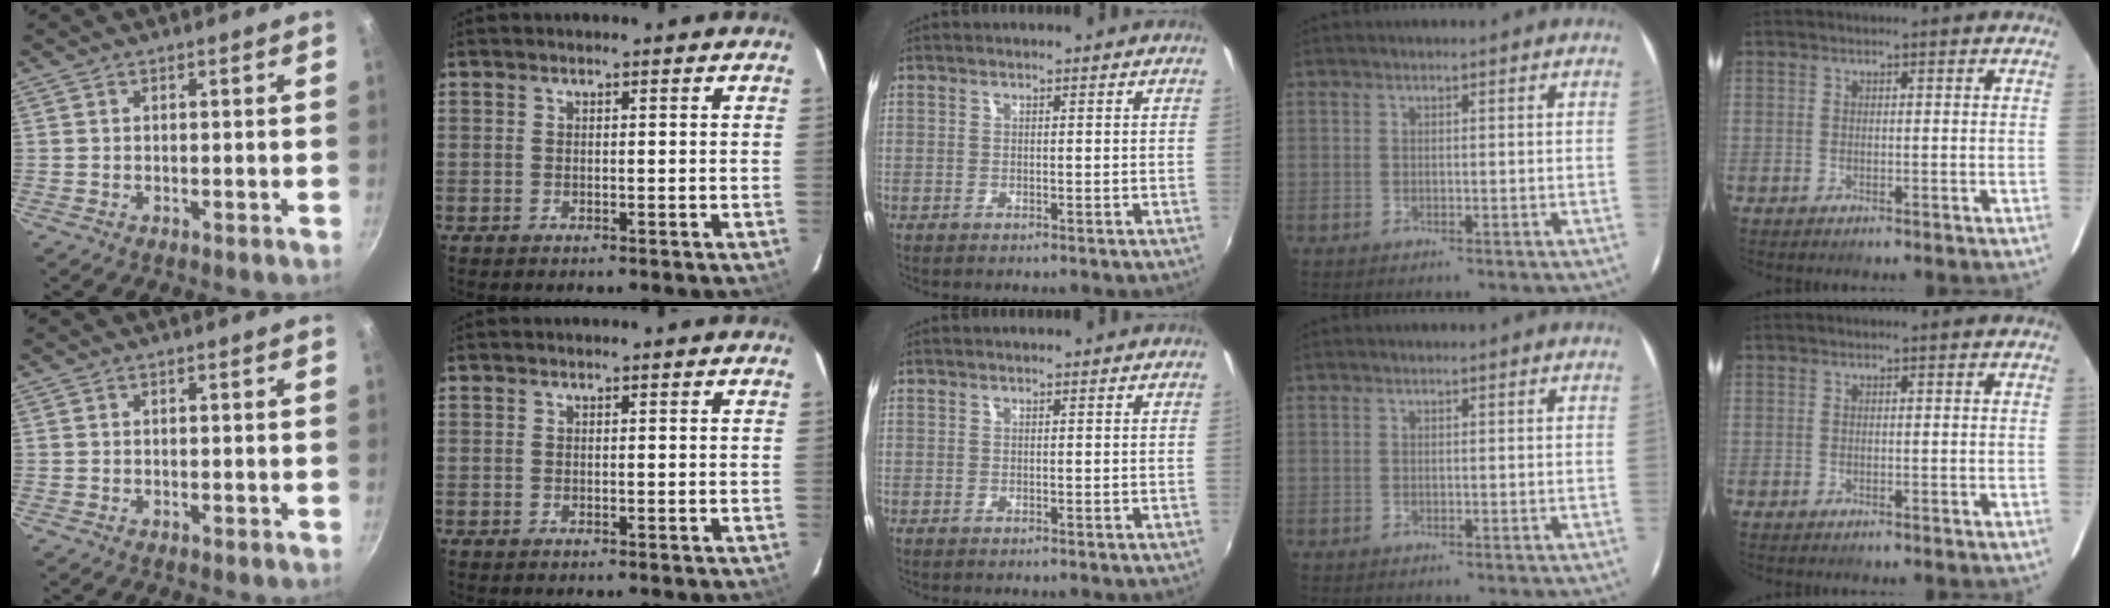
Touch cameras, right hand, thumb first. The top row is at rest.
{}